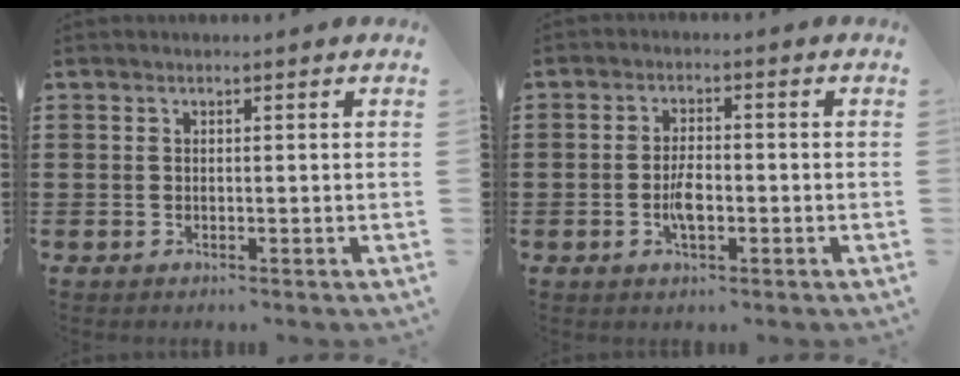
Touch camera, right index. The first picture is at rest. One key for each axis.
{"total": 3.8, "fx": -1.0, "fy": 1.5, "fz": 3.3, "tx": -0.075, "ty": -0.003, "tz": -0.021}